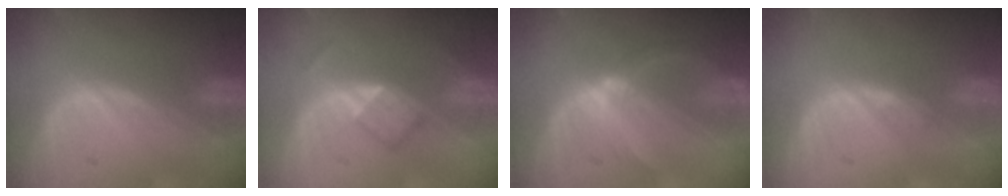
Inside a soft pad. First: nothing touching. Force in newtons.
{"total": 4.3, "press": 4.3, "slide": 0.6}
{"total": 6.0, "press": 5.6, "slide": 2.0}
{"total": 1.1, "press": 1.0, "slide": 0.1}